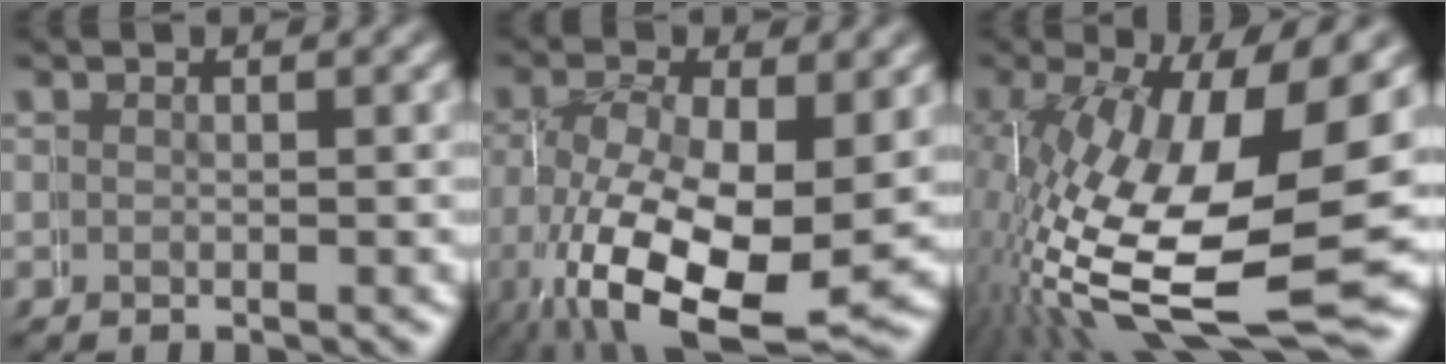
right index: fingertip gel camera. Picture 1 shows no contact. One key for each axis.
{"total": 9.5, "fx": -1.9, "fy": 5.6, "fz": 7.5, "tx": -0.158, "ty": -0.057, "tz": 0.005}
{"total": 14.6, "fx": -2.8, "fy": 7.3, "fz": 12.3, "tx": -0.236, "ty": -0.051, "tz": -0.008}